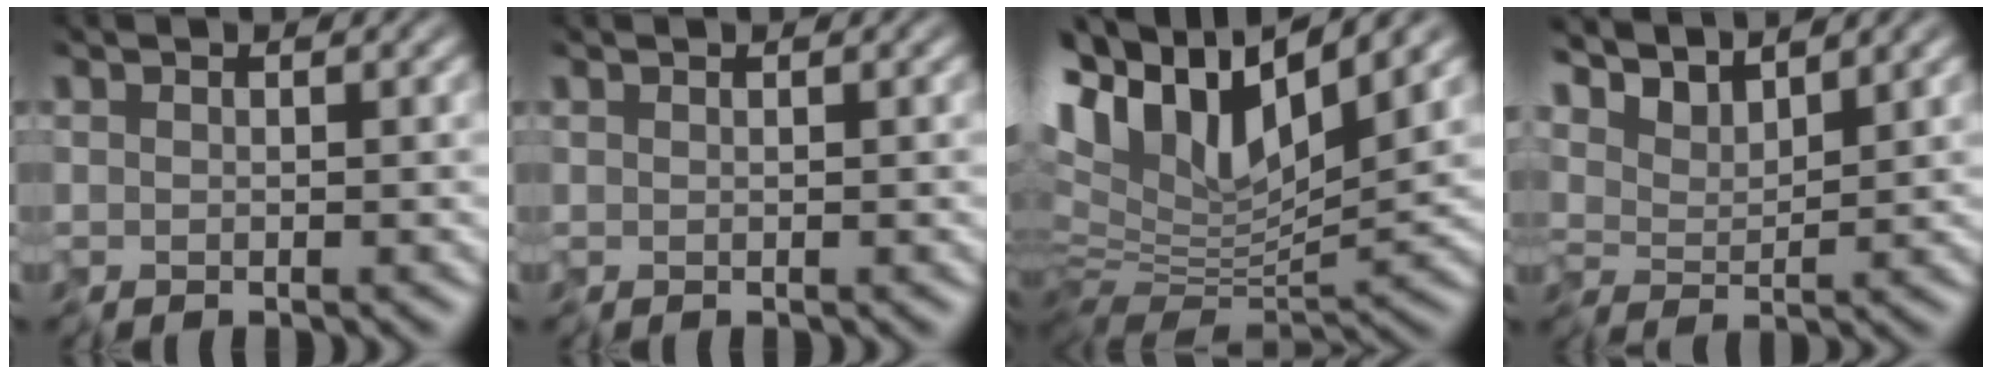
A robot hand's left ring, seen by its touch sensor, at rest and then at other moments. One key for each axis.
{"total": 0.0}
{"total": 13.2, "fx": 4.5, "fy": 6.6, "fz": 10.5, "tx": -0.215, "ty": 0.006, "tz": 0.086}
{"total": 4.9, "fx": 4.3, "fy": 1.1, "fz": 2.1, "tx": -0.062, "ty": 0.005, "tz": 0.063}